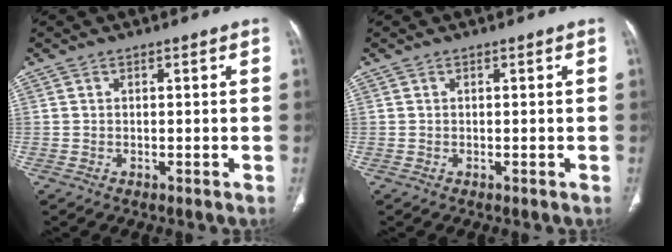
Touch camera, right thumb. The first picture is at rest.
{"total": 0.0}